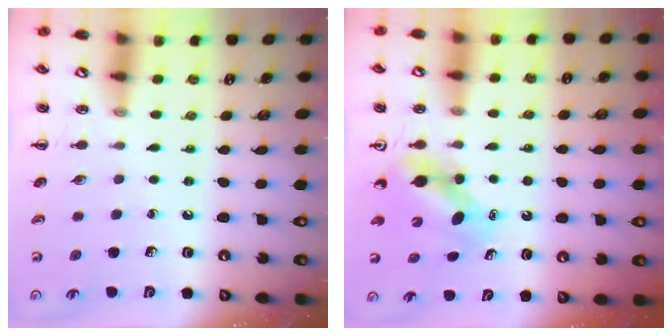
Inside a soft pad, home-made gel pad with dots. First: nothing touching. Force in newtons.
{"total": 5.5, "press": 5.4, "slide": 0.6}